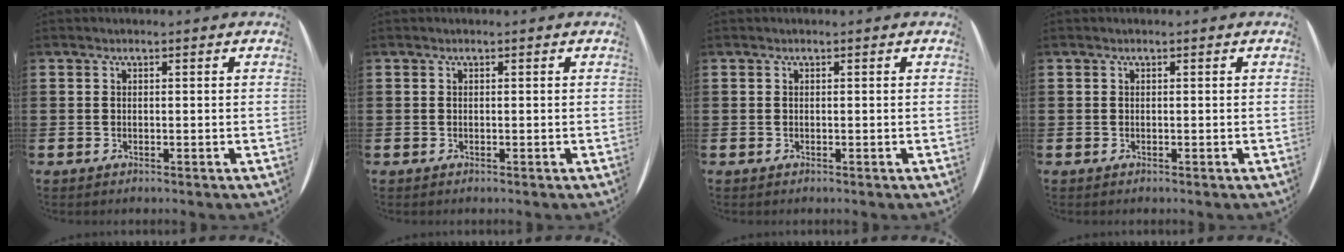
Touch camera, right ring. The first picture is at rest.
{"total": 0.0}
{"total": 0.0}
{"total": 0.0}